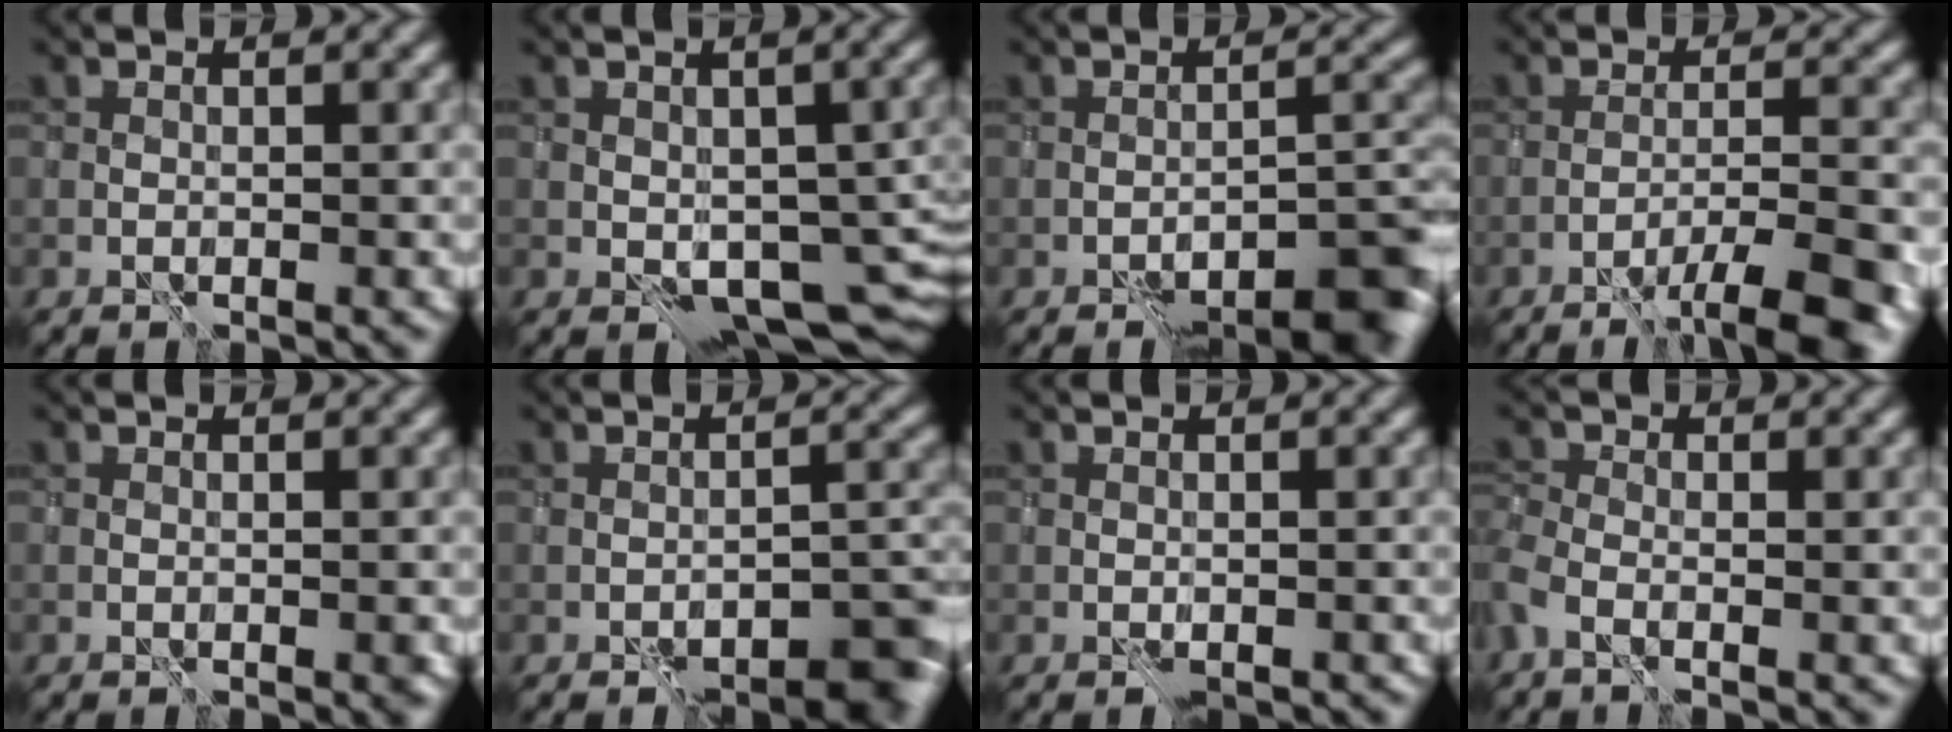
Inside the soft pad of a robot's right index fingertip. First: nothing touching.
{"total": 7.7, "force": [-2.3, 4.7, 5.6], "torque": [-0.072, -0.018, -0.026]}
{"total": 7.1, "force": [-5.6, 1.7, 4.0], "torque": [-0.041, 0.012, -0.076]}
{"total": 7.0, "force": [-5.1, 1.4, 4.6], "torque": [-0.063, 0.002, -0.066]}
{"total": 0.7, "force": [-0.3, 0.2, 0.6], "torque": [-0.007, 0.001, -0.004]}
{"total": 5.1, "force": [-3.8, 1.7, 2.9], "torque": [-0.030, 0.013, -0.048]}
{"total": 1.3, "force": [-1.2, 0.5, 0.5], "torque": [-0.014, 0.001, -0.017]}
{"total": 1.8, "force": [-1.1, 0.9, 1.1], "torque": [-0.032, -0.006, -0.037]}